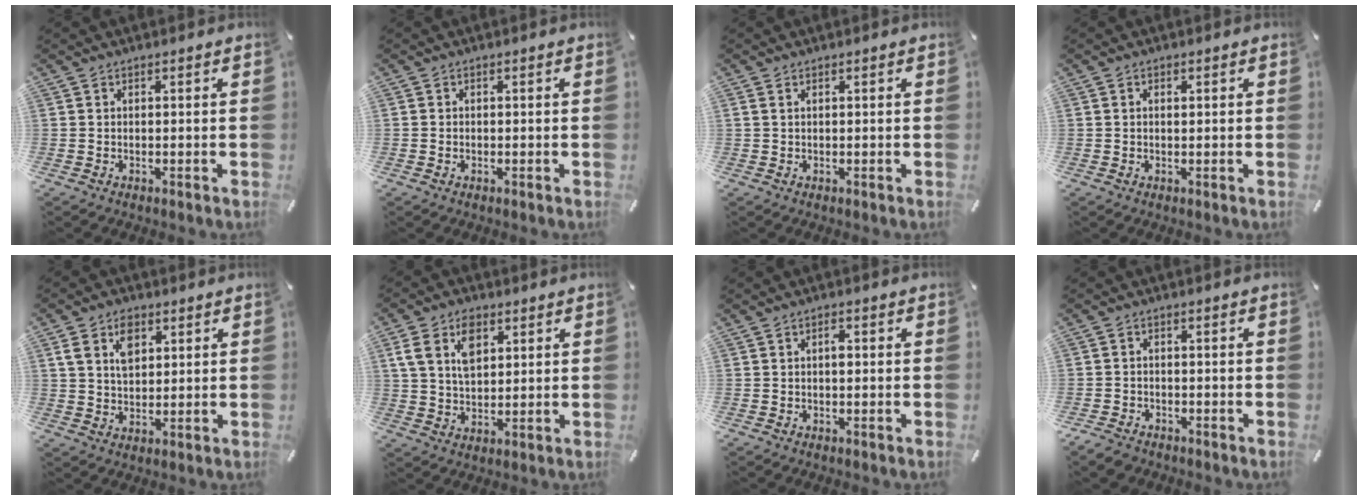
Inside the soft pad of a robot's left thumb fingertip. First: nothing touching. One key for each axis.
{"total": 0.7, "fx": -0.2, "fy": 0.5, "fz": 0.4, "tx": -0.007, "ty": 0.002, "tz": -0.005}
{"total": 0.6, "fx": 0.3, "fy": 0.3, "fz": 0.4, "tx": -0.008, "ty": 0.002, "tz": 0.005}
{"total": 0.8, "fx": 0.2, "fy": 0.5, "fz": 0.6, "tx": -0.012, "ty": 0.004, "tz": 0.003}
{"total": 7.3, "fx": 3.0, "fy": 5.2, "fz": 4.2, "tx": -0.086, "ty": 0.005, "tz": 0.052}
{"total": 9.0, "fx": 3.6, "fy": 6.0, "fz": 5.6, "tx": -0.120, "ty": 0.002, "tz": 0.064}
{"total": 1.5, "fx": 0.1, "fy": 0.8, "fz": 1.3, "tx": -0.027, "ty": 0.003, "tz": 0.000}
{"total": 2.5, "fx": -2.0, "fy": 1.4, "fz": 0.5, "tx": -0.015, "ty": 0.012, "tz": -0.043}